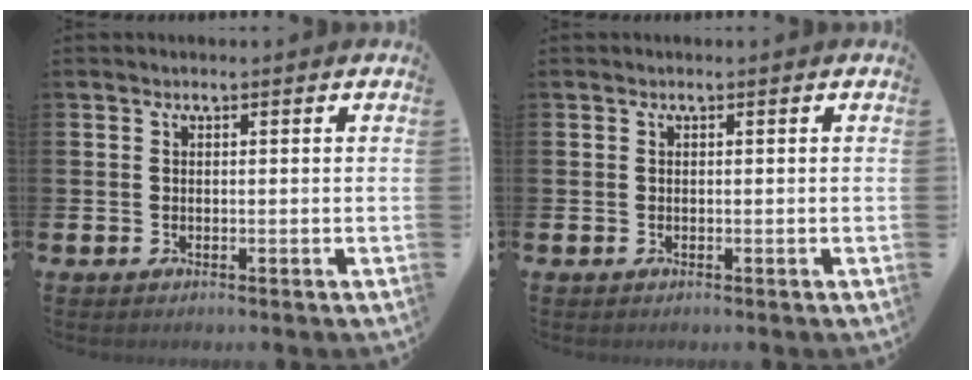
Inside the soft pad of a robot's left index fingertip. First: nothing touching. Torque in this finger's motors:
{"motor_torque": [-0.07, -0.01, -0.01, 0.01]}